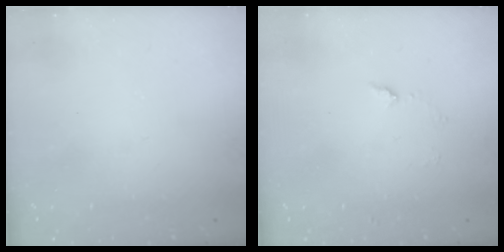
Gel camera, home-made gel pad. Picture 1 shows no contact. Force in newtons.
{"total": 5.2, "press": 5.1, "slide": 0.6}